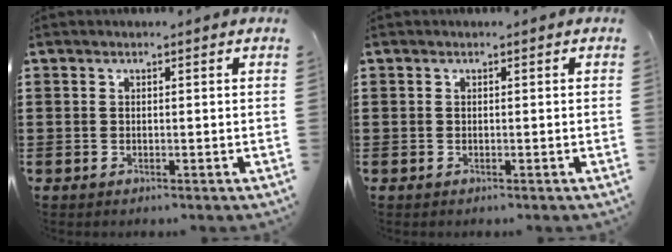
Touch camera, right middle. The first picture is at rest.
{"total": 0.0}